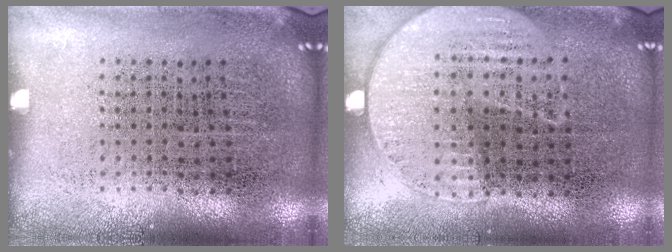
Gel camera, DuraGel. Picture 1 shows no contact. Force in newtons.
{"total": 1.2, "press": 1.0, "slide": 0.6}